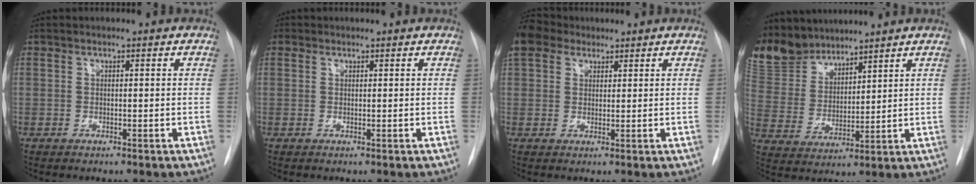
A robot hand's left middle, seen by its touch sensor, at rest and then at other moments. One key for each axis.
{"total": 0.6, "fx": 0.2, "fy": 0.2, "fz": -0.5, "tx": 0.019, "ty": 0.000, "tz": -0.001}
{"total": 4.7, "fx": 3.9, "fy": 2.5, "fz": 0.7, "tx": -0.021, "ty": 0.022, "tz": 0.078}
{"total": 10.2, "fx": 9.5, "fy": 3.4, "fz": 1.6, "tx": -0.038, "ty": 0.004, "tz": 0.202}